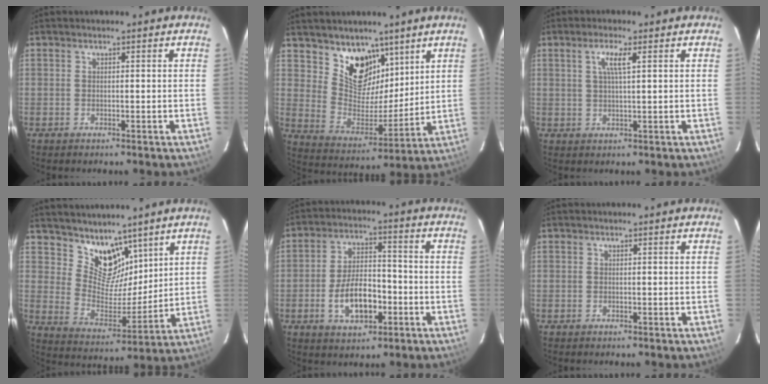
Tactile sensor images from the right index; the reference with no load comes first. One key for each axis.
{"total": 12.2, "fx": 8.0, "fy": 7.8, "fz": 4.8, "tx": -0.086, "ty": -0.012, "tz": 0.154}
{"total": 3.6, "fx": 1.4, "fy": 0.3, "fz": 3.3, "tx": -0.064, "ty": 0.003, "tz": 0.025}
{"total": 10.6, "fx": 7.9, "fy": 6.0, "fz": 3.7, "tx": -0.060, "ty": -0.003, "tz": 0.154}
{"total": 10.2, "fx": -3.5, "fy": 5.2, "fz": 8.0, "tx": -0.157, "ty": 0.015, "tz": -0.049}
{"total": 0.0}